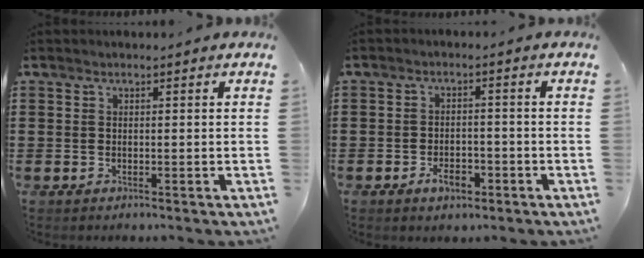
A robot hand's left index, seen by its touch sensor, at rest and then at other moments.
{"total": 3.4, "force": [-2.1, 1.7, 2.1], "torque": [-0.037, 0.004, -0.039]}